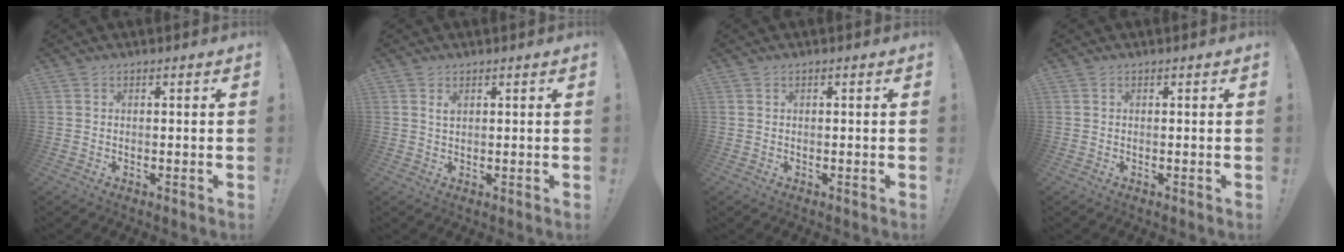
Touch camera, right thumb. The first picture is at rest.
{"total": 1.4, "force": [0.8, 0.6, 1.0], "torque": [-0.020, 0.000, 0.015]}
{"total": 0.0}
{"total": 0.0}